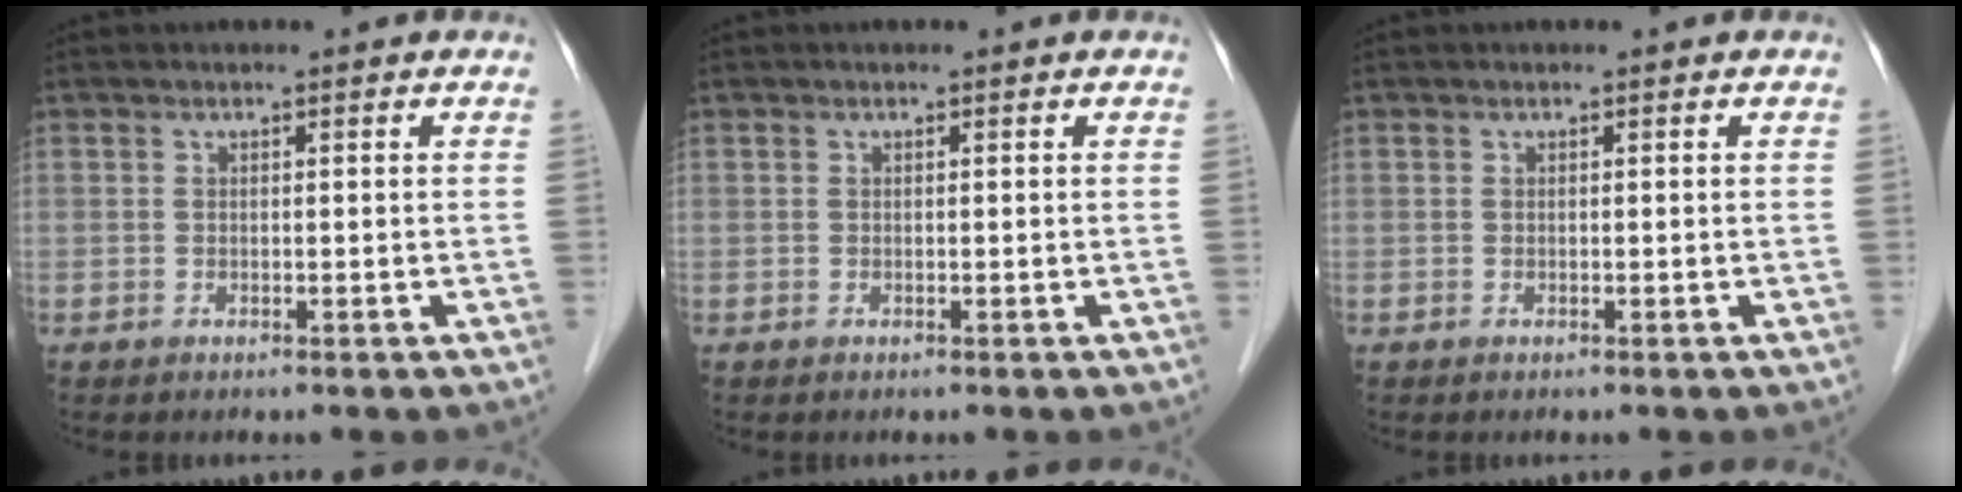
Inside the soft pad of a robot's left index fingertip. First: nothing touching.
{"total": 0.0}
{"total": 0.0}